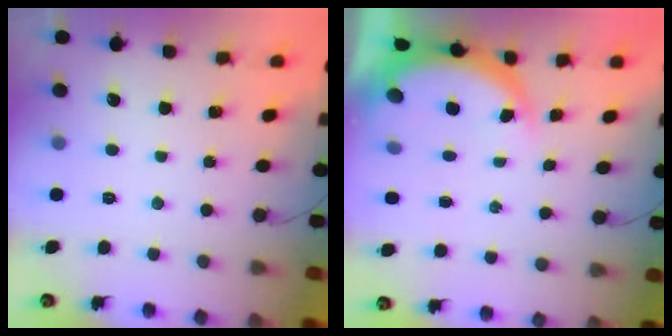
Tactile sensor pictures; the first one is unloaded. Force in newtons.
{"total": 4.6, "press": 4.6, "slide": 0.2}